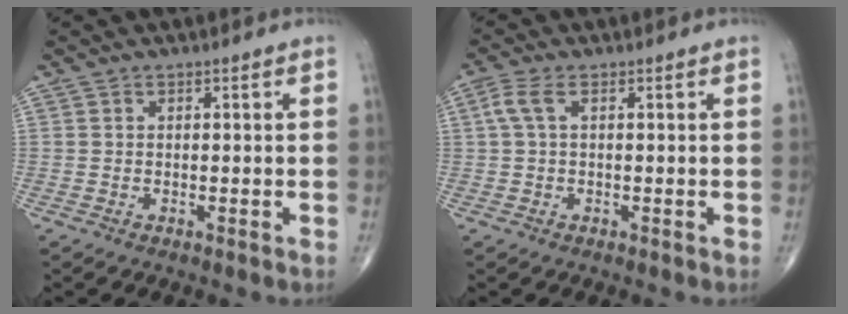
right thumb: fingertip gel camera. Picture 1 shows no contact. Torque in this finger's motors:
{"motor_torque": [-0.30, 0.34, -0.03, -0.11, 0.02]}